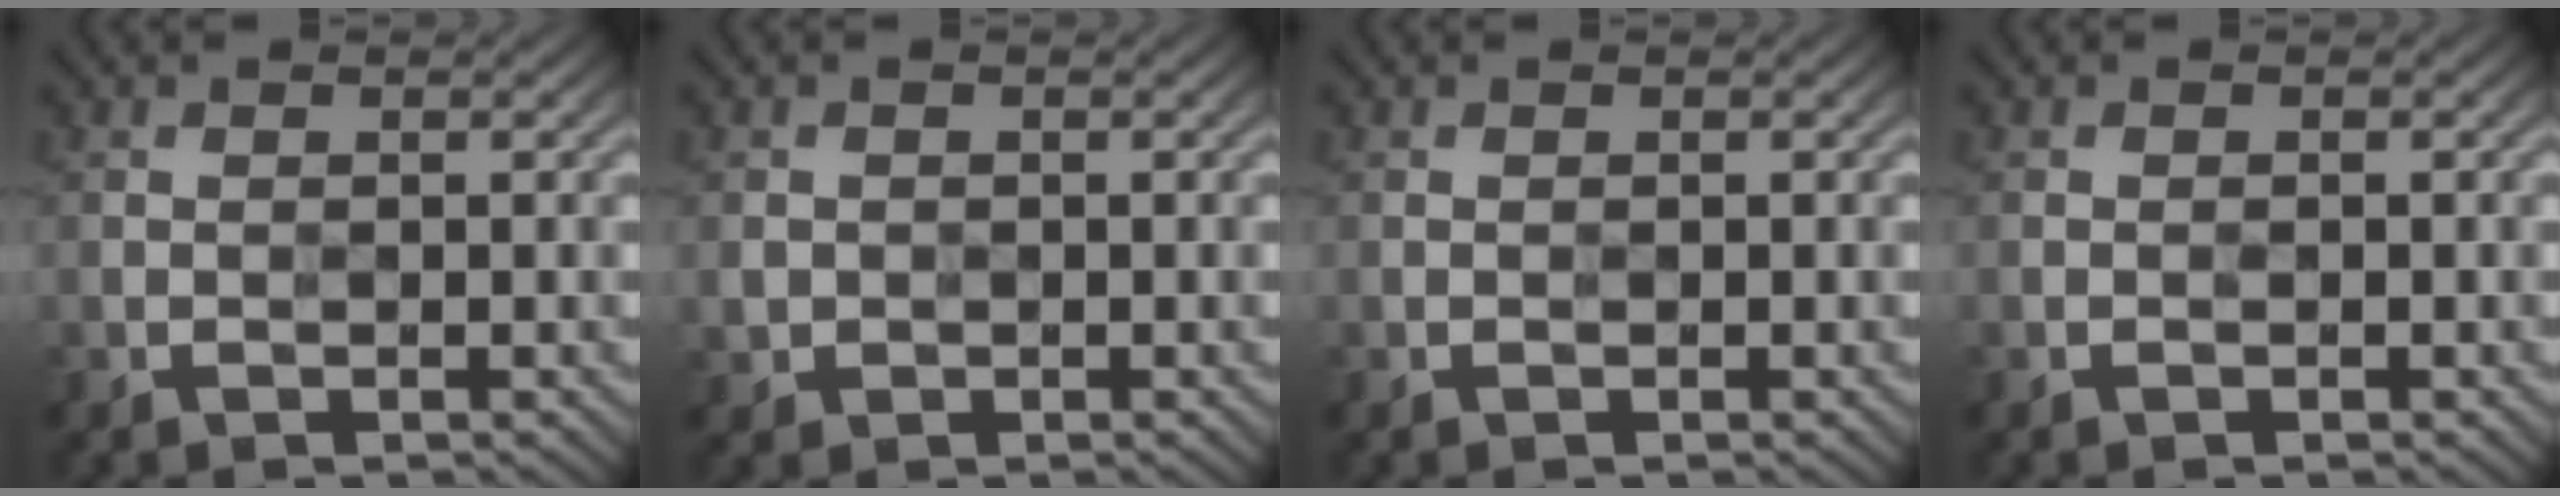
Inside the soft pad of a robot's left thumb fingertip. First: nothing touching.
{"total": 1.3, "force": [-0.1, 1.2, 0.3], "torque": [-0.006, -0.007, -0.003]}
{"total": 0.0}
{"total": 0.0}